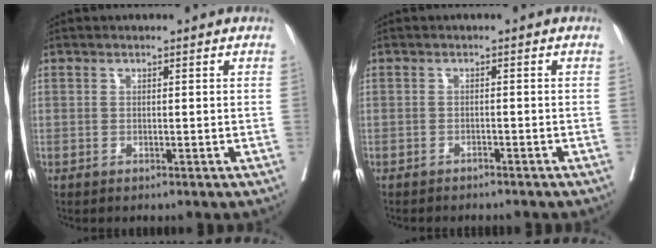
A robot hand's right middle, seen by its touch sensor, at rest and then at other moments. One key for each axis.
{"total": 3.4, "fx": -3.1, "fy": 0.6, "fz": 1.2, "tx": -0.016, "ty": -0.003, "tz": -0.038}